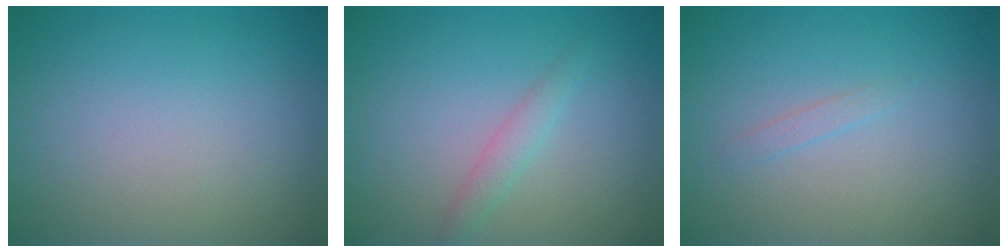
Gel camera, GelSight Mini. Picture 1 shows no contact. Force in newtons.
{"total": 1.4, "press": 1.4, "slide": 0.1}
{"total": 0.7, "press": 0.7, "slide": 0.0}